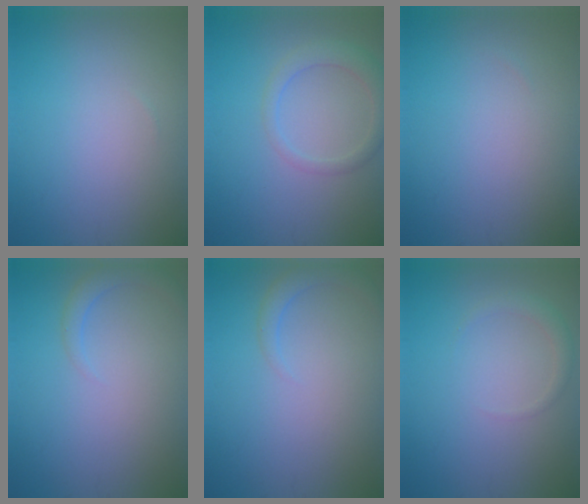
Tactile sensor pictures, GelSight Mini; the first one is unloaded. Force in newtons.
{"total": 2.6, "press": 2.6, "slide": 0.1}
{"total": 0.0}
{"total": 1.6, "press": 1.6, "slide": 0.2}
{"total": 1.6, "press": 1.6, "slide": 0.2}
{"total": 1.3, "press": 1.3, "slide": 0.1}